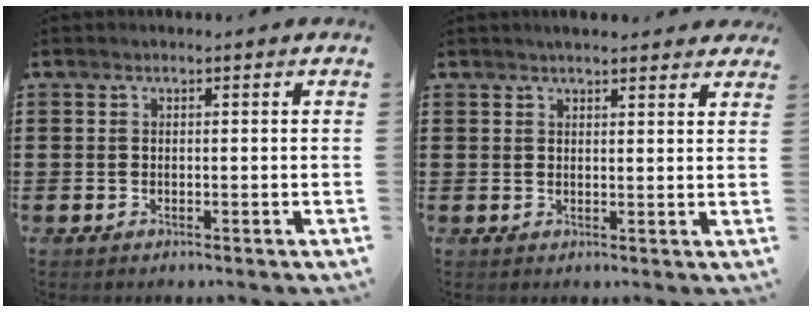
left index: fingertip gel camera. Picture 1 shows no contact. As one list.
[{"total": 2.2, "force": [2.2, 0.2, 0.5], "torque": [-0.015, 0.002, 0.041]}]